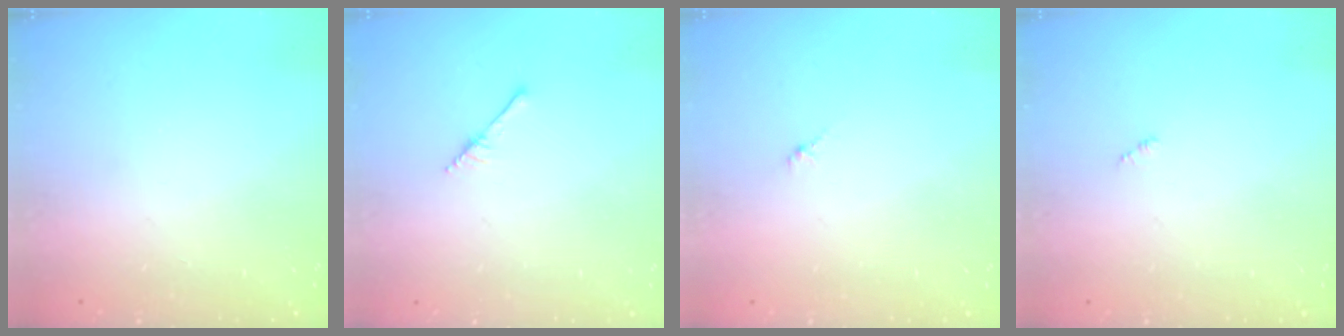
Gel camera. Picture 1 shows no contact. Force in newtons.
{"total": 1.6, "press": 1.6, "slide": 0.2}
{"total": 0.8, "press": 0.6, "slide": 0.4}
{"total": 0.7, "press": 0.7, "slide": 0.1}